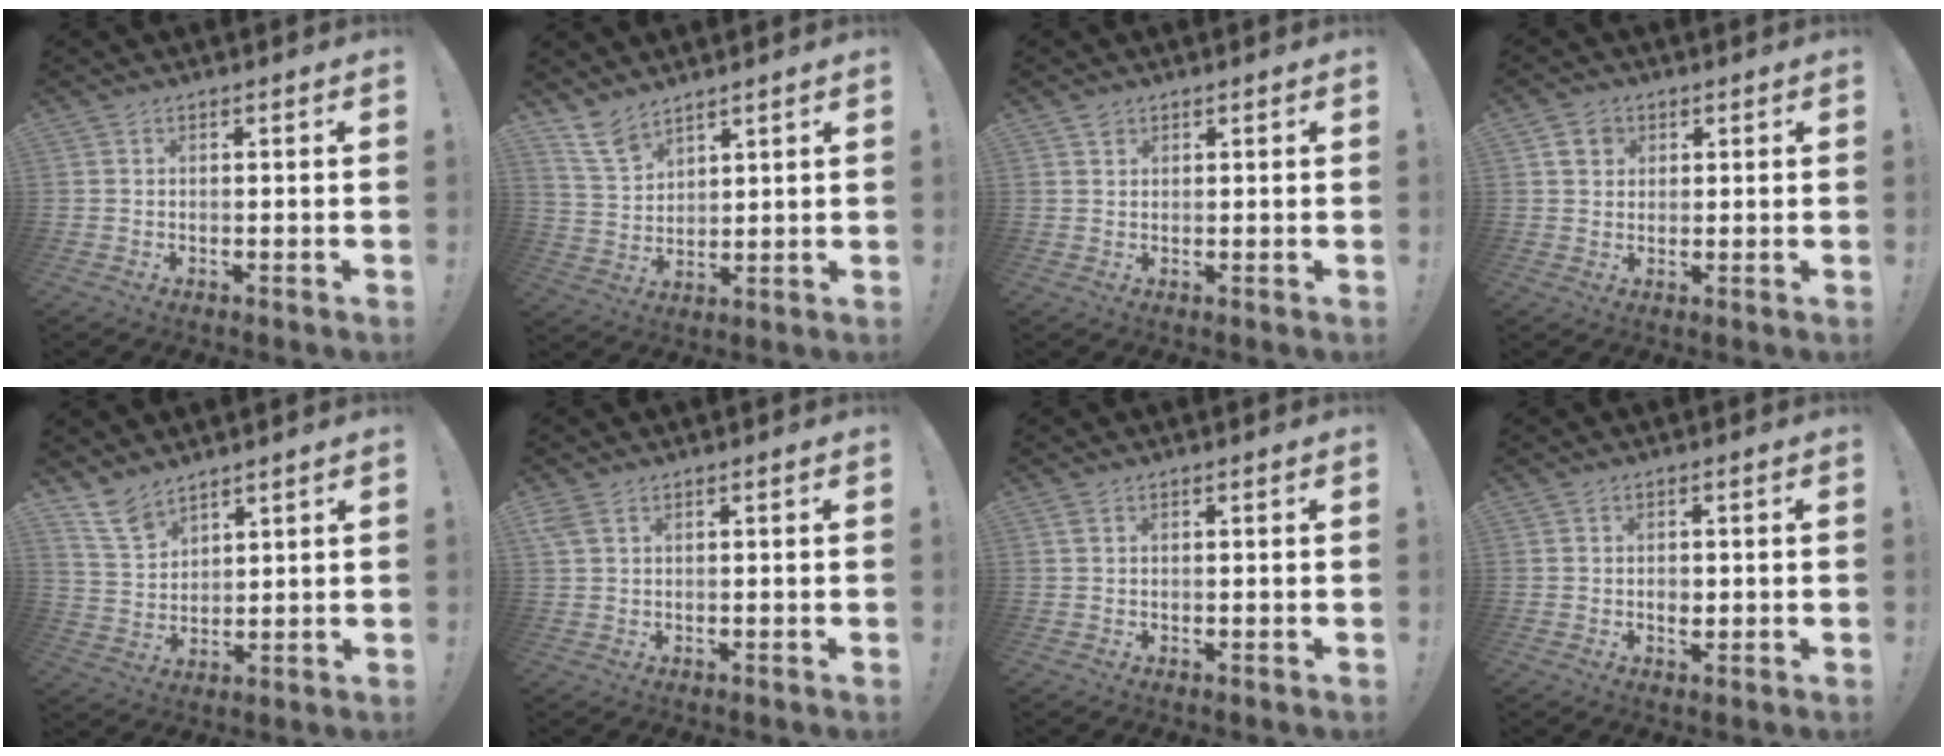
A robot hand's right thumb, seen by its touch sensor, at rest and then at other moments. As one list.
[{"total": 8.7, "force": [7.0, 4.2, 3.1], "torque": [-0.068, -0.042, 0.139]}, {"total": 1.3, "force": [1.0, 0.9, 0.0], "torque": [0.002, -0.003, 0.018]}, {"total": 4.9, "force": [2.0, 4.1, 1.9], "torque": [-0.025, -0.001, 0.039]}, {"total": 9.1, "force": [7.3, 4.3, 3.2], "torque": [-0.070, -0.044, 0.146]}, {"total": 2.8, "force": [1.3, 1.4, 2.0], "torque": [-0.045, 0.004, 0.027]}, {"total": 1.0, "force": [0.5, 0.6, 0.7], "torque": [-0.008, 0.001, 0.008]}, {"total": 2.1, "force": [-0.4, 1.6, 1.2], "torque": [-0.008, -0.002, -0.009]}]